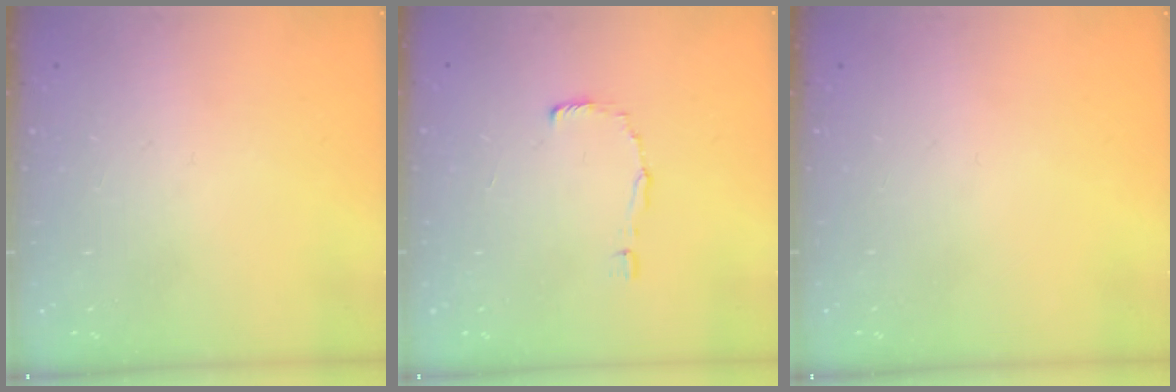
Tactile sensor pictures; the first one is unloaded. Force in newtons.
{"total": 3.3, "press": 3.2, "slide": 0.3}
{"total": 0.0}